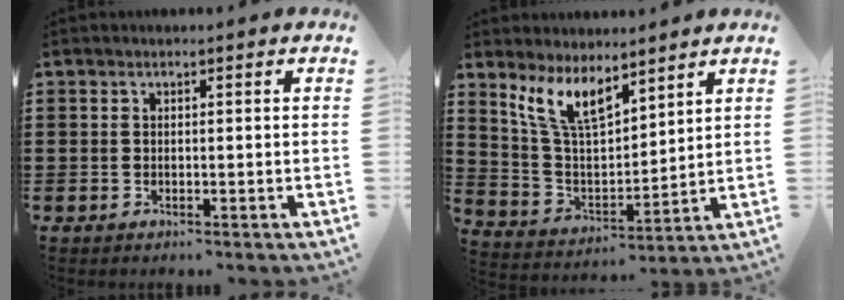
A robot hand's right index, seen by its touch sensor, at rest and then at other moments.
{"total": 8.8, "force": [6.6, 2.7, 5.1], "torque": [-0.121, -0.021, 0.124]}